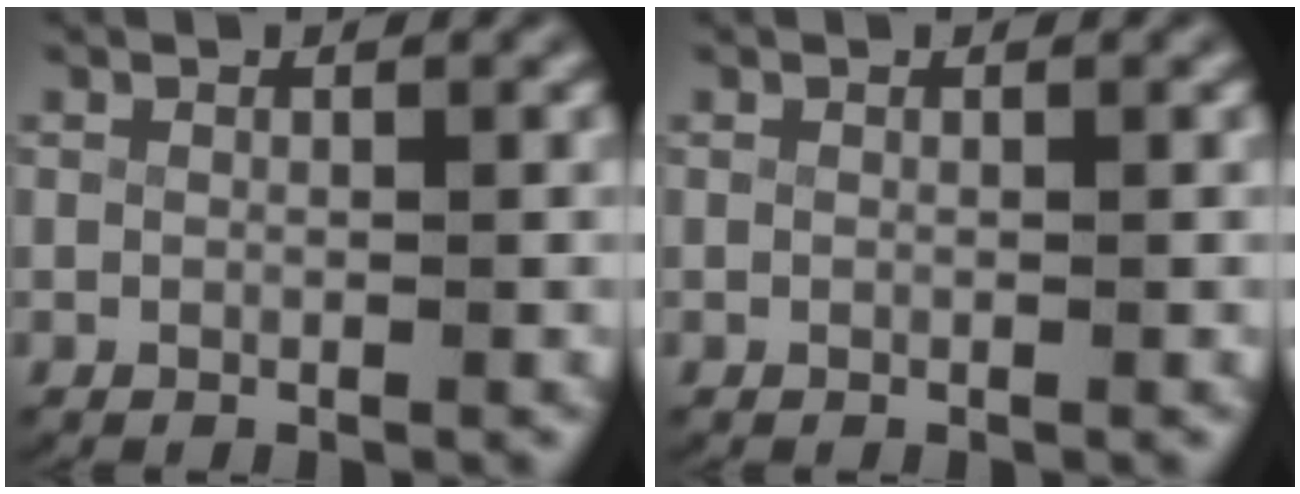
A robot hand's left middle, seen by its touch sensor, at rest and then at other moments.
{"total": 0.0}